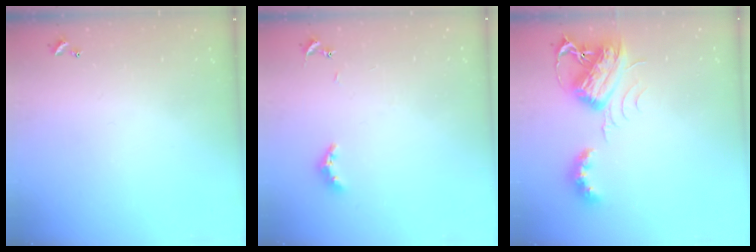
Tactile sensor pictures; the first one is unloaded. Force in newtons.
{"total": 5.4, "press": 5.4, "slide": 0.6}
{"total": 8.7, "press": 8.7, "slide": 0.5}